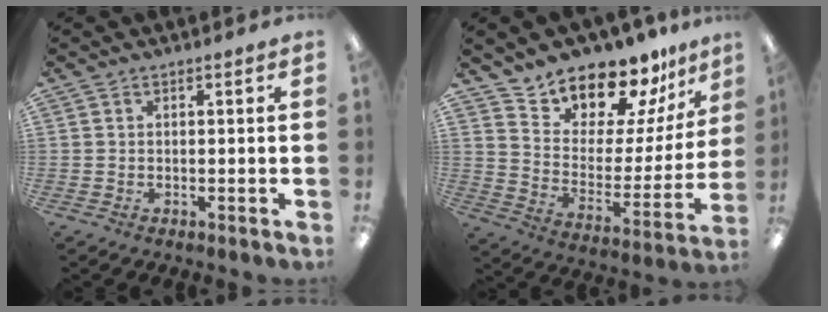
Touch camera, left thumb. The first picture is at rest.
{"total": 14.1, "force": [13.3, 4.4, 1.8], "torque": [-0.043, -0.140, 0.239]}